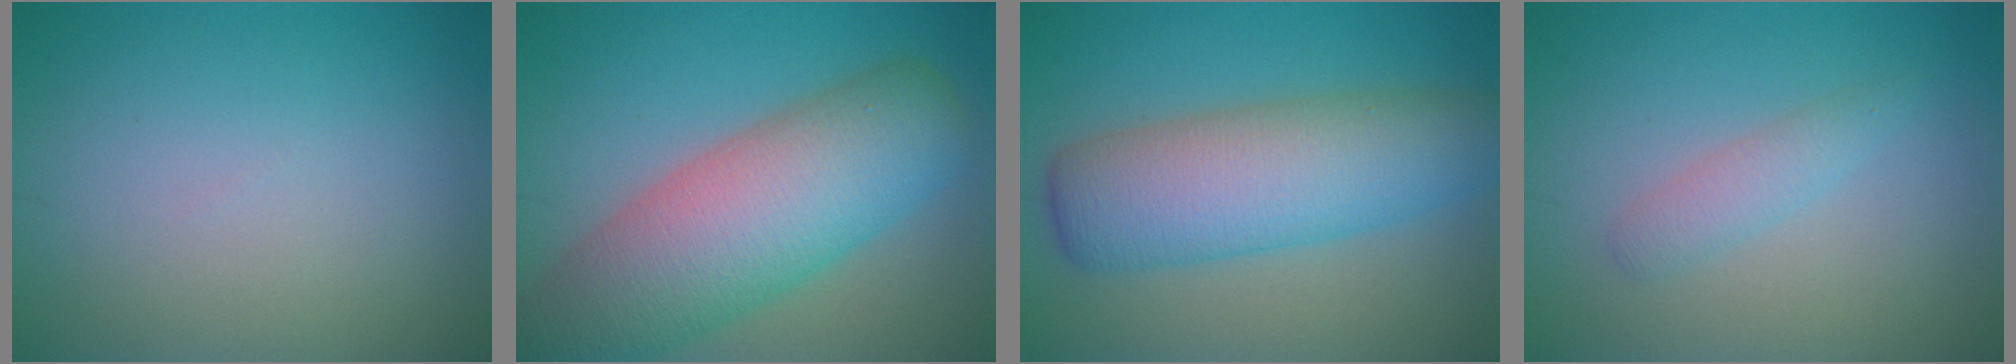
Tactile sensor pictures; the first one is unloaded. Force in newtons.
{"total": 10.9, "press": 10.9, "slide": 0.8}
{"total": 8.5, "press": 8.5, "slide": 0.2}
{"total": 1.7, "press": 1.7, "slide": 0.0}